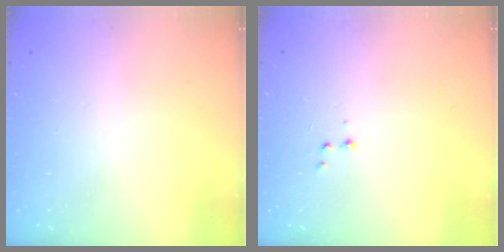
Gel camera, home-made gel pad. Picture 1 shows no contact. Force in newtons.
{"total": 2.6, "press": 2.5, "slide": 0.6}